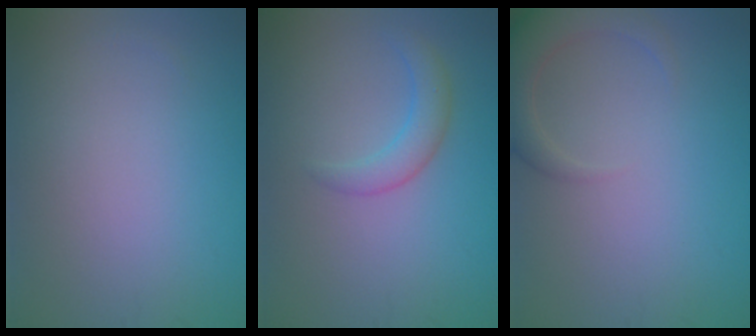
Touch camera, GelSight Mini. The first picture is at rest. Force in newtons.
{"total": 2.4, "press": 2.4, "slide": 0.0}
{"total": 3.8, "press": 3.8, "slide": 0.5}